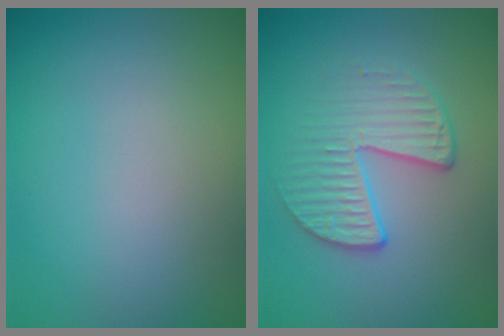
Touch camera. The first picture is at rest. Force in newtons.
{"total": 3.0, "press": 2.4, "slide": 1.8}